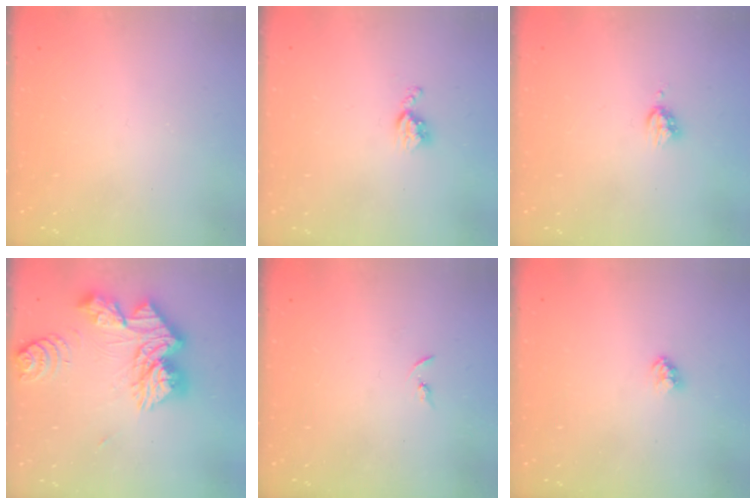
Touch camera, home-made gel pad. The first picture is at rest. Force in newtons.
{"total": 5.1, "press": 5.1, "slide": 0.7}
{"total": 4.2, "press": 4.2, "slide": 0.6}
{"total": 19.9, "press": 19.8, "slide": 1.7}
{"total": 3.3, "press": 3.2, "slide": 0.4}
{"total": 2.4, "press": 2.4, "slide": 0.1}